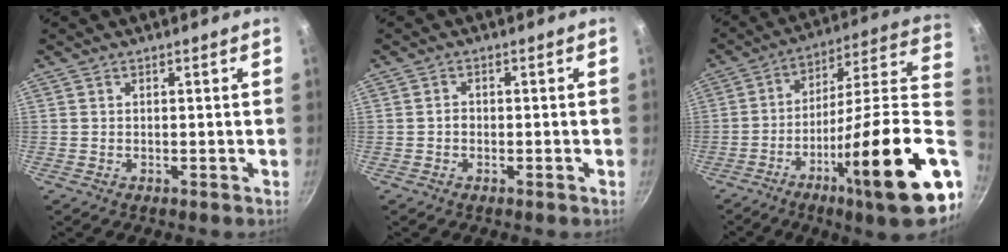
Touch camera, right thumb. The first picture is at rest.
{"total": 1.0, "force": [-0.5, 0.7, 0.6], "torque": [-0.010, 0.007, -0.010]}
{"total": 26.2, "force": [-5.8, 4.3, 25.2], "torque": [-0.355, 0.015, -0.097]}